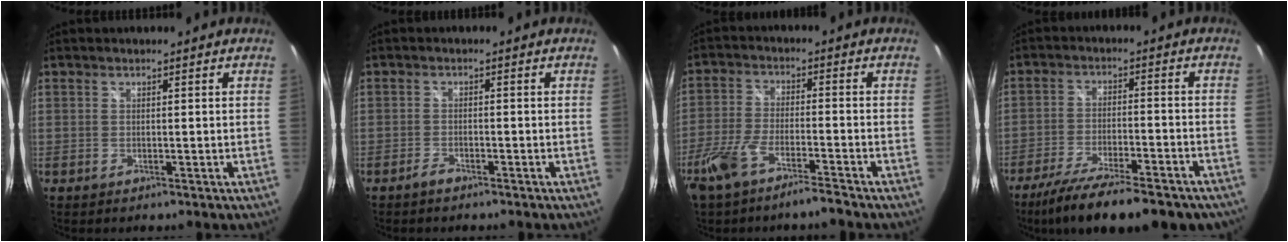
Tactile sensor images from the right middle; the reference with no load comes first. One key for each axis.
{"total": 1.8, "fx": -1.6, "fy": 0.5, "fz": 0.6, "tx": -0.018, "ty": 0.000, "tz": -0.033}
{"total": 8.2, "fx": -6.2, "fy": 1.4, "fz": 5.1, "tx": -0.125, "ty": -0.008, "tz": -0.120}
{"total": 20.8, "fx": -16.7, "fy": 5.4, "fz": 11.3, "tx": -0.204, "ty": -0.045, "tz": -0.243}